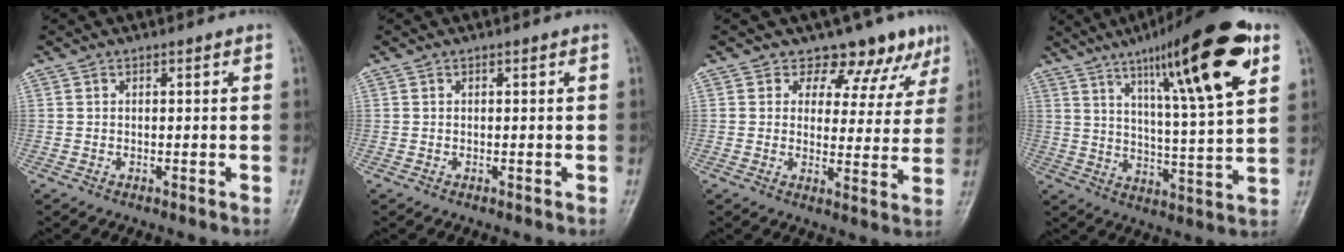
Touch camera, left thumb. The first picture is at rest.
{"total": 0.0}
{"total": 9.8, "force": [7.8, 5.6, 2.3], "torque": [0.019, -0.041, 0.079]}
{"total": 21.7, "force": [11.0, 3.7, 18.3], "torque": [-0.257, -0.033, 0.171]}